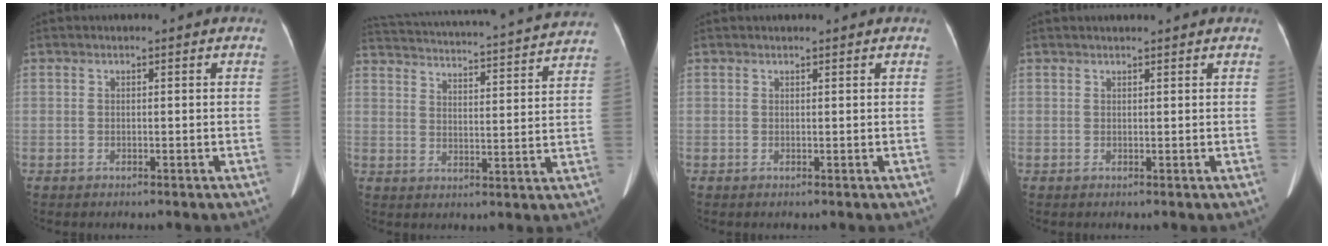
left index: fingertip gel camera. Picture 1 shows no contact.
{"total": 25.2, "force": [23.3, 2.4, 9.3], "torque": [-0.168, -0.017, 0.298]}
{"total": 1.3, "force": [1.2, 0.2, 0.4], "torque": [-0.010, 0.014, 0.016]}
{"total": 3.0, "force": [2.8, 0.3, 1.1], "torque": [-0.015, 0.021, 0.035]}